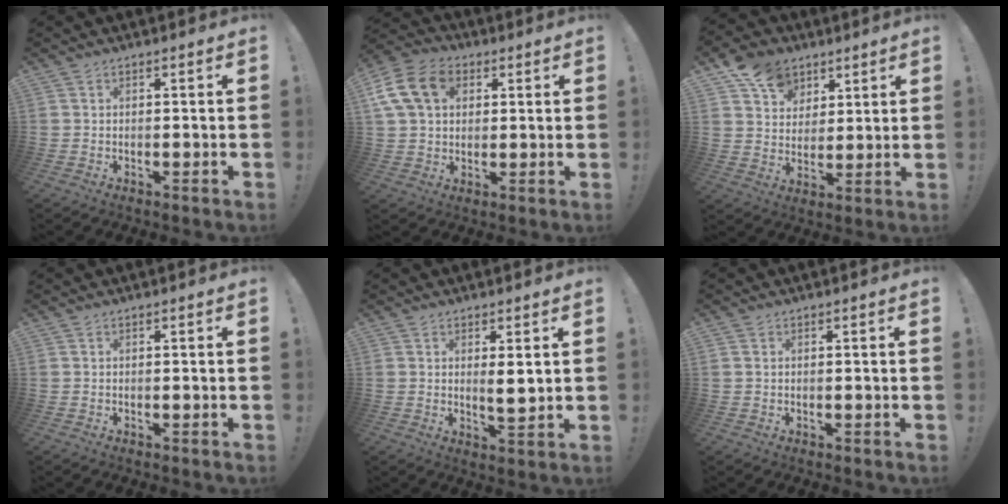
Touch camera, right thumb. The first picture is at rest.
{"total": 15.5, "force": [4.6, 11.8, 8.9], "torque": [-0.156, -0.006, 0.090]}
{"total": 12.5, "force": [6.9, 9.5, 4.4], "torque": [-0.064, -0.036, 0.136]}
{"total": 0.0}
{"total": 4.0, "force": [1.3, 0.5, 3.7], "torque": [-0.051, -0.019, 0.018]}
{"total": 0.6, "force": [0.2, 0.5, 0.1], "torque": [-0.008, 0.004, 0.006]}